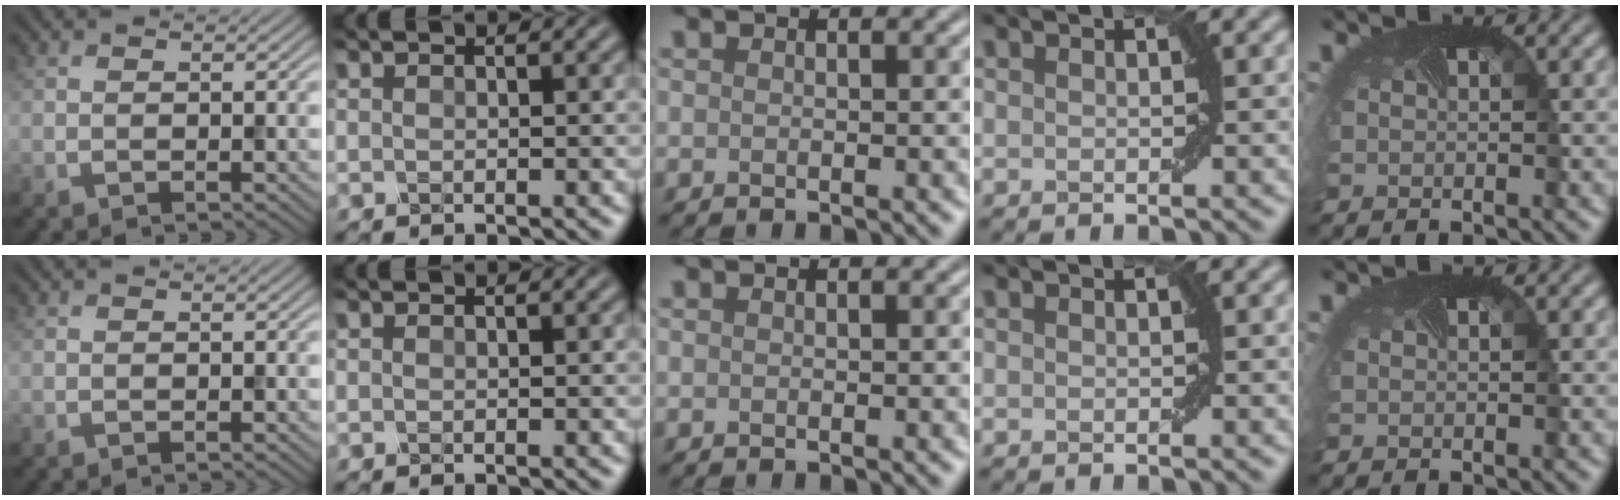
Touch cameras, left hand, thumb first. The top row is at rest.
{}